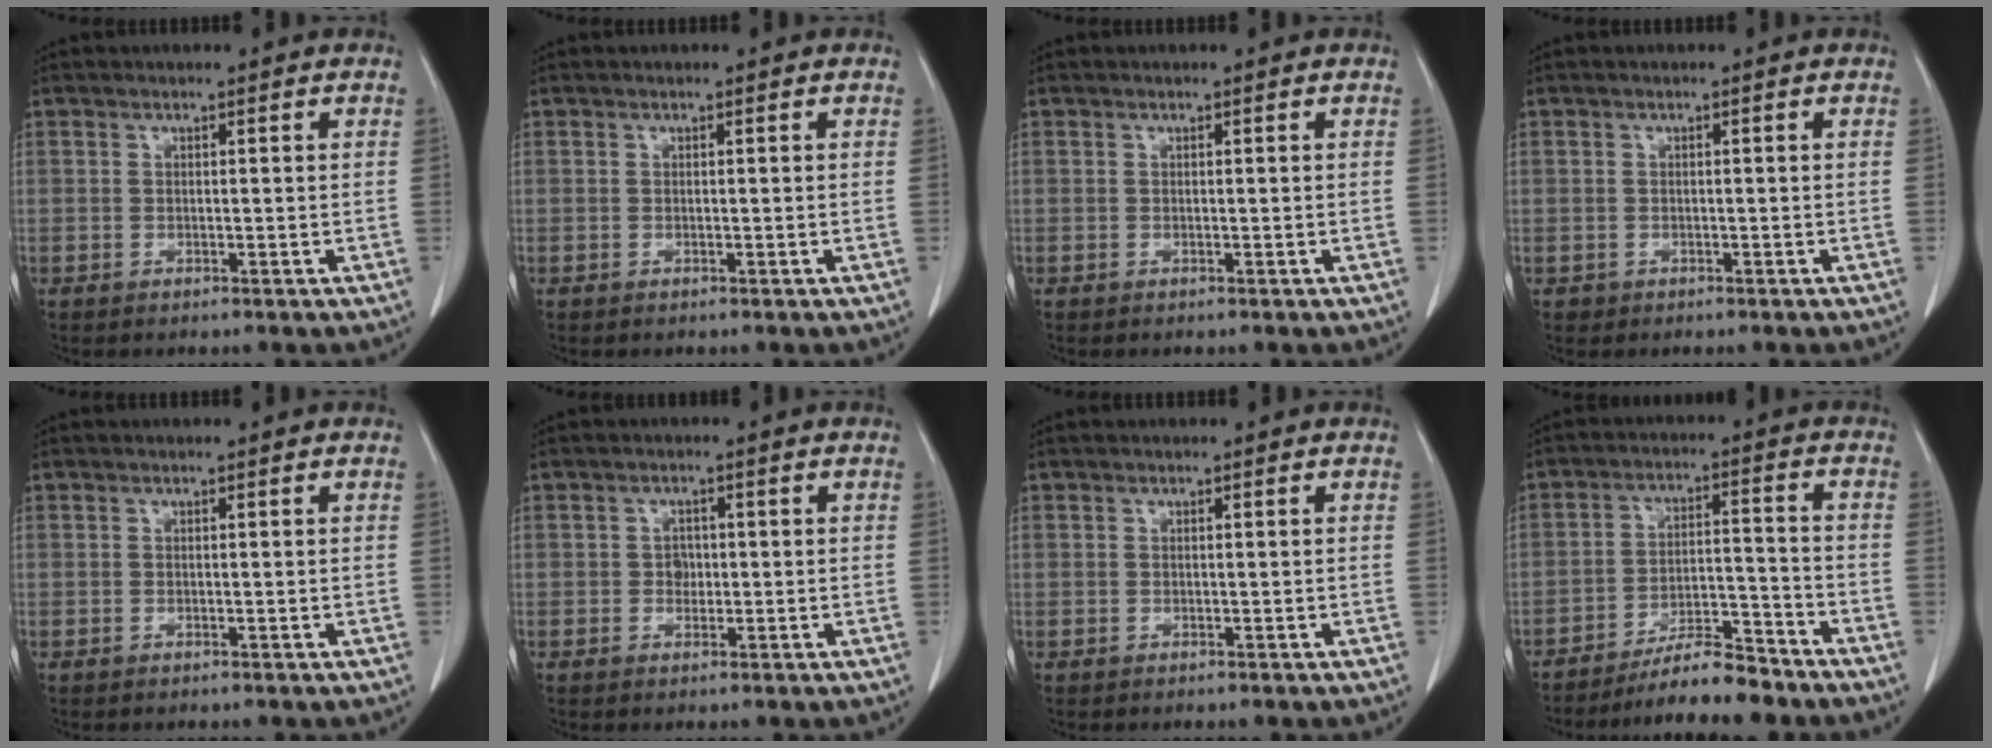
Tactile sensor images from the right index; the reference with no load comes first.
{"total": 0.0}
{"total": 0.0}
{"total": 0.9, "force": [-0.3, 0.9, -0.1], "torque": [0.001, 0.005, -0.005]}
{"total": 0.0}
{"total": 1.8, "force": [-0.1, 1.5, 1.0], "torque": [-0.013, 0.004, -0.001]}
{"total": 0.0}
{"total": 8.8, "force": [-7.8, 1.0, 3.9], "torque": [-0.060, 0.001, -0.133]}